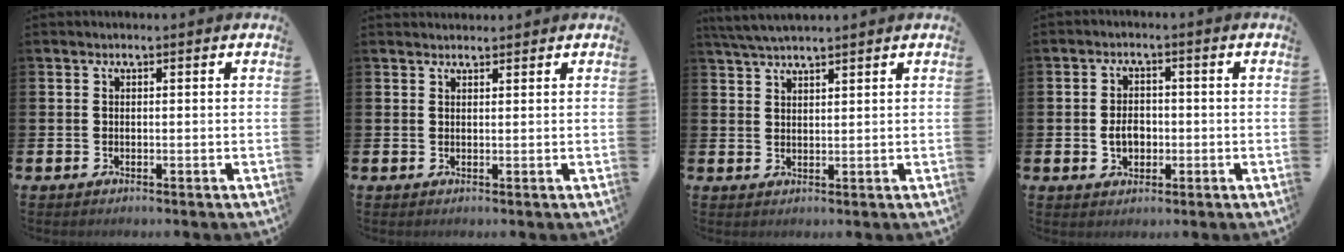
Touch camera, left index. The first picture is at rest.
{"total": 1.3, "force": [1.3, 0.3, 0.1], "torque": [0.009, -0.002, 0.021]}
{"total": 3.8, "force": [3.5, 0.3, 1.4], "torque": [-0.039, -0.005, 0.066]}
{"total": 3.3, "force": [-0.6, 2.5, 2.1], "torque": [-0.023, -0.002, -0.018]}